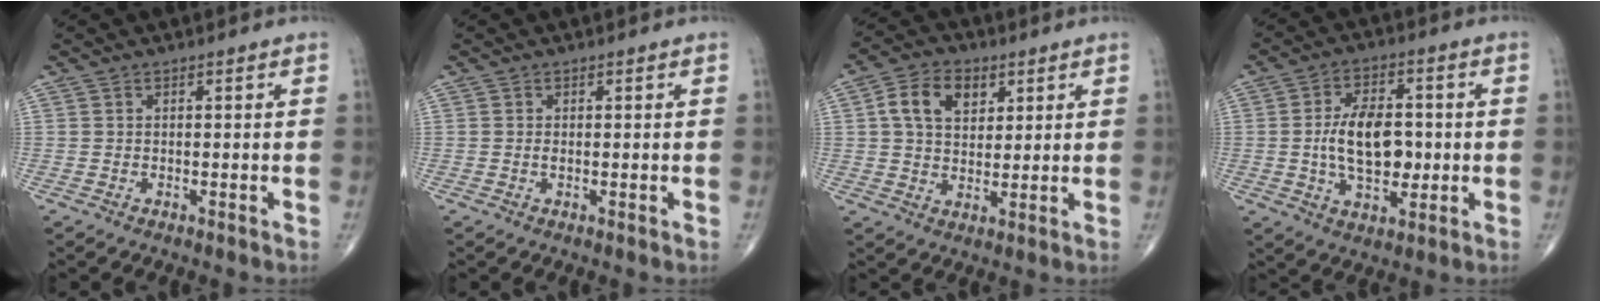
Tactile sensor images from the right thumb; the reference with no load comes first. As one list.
[{"total": 0.6, "force": [0.0, 0.2, 0.6], "torque": [-0.013, -0.002, -0.002]}, {"total": 9.4, "force": [3.2, 6.4, 6.0], "torque": [-0.087, -0.002, 0.053]}, {"total": 12.2, "force": [-0.4, 7.0, 10.0], "torque": [-0.150, 0.005, -0.006]}]